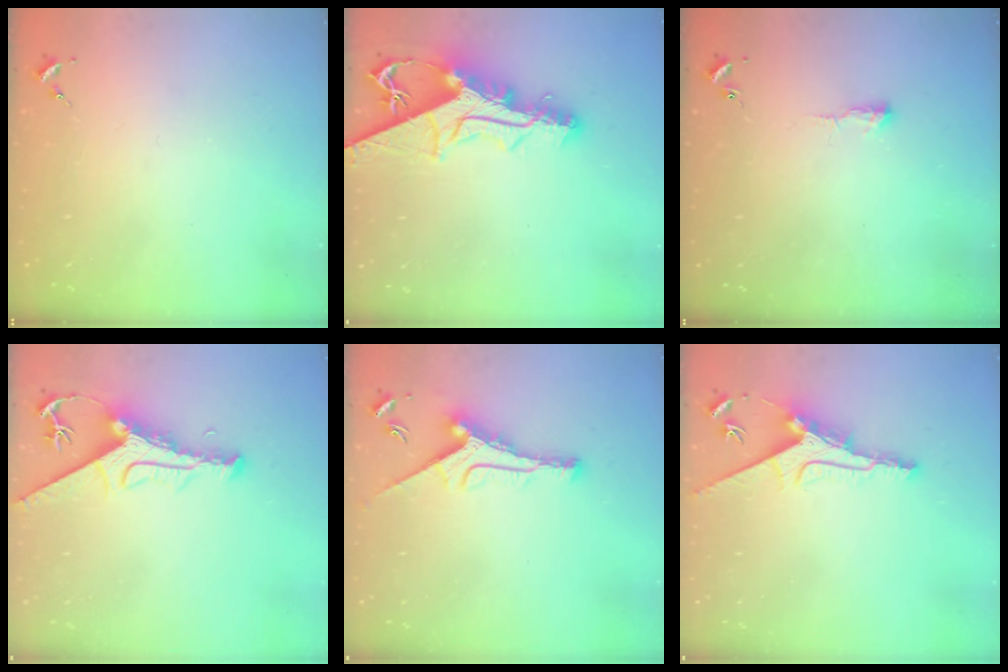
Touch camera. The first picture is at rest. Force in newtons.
{"total": 15.3, "press": 15.3, "slide": 1.3}
{"total": 3.8, "press": 3.8, "slide": 0.8}
{"total": 12.9, "press": 12.8, "slide": 1.4}
{"total": 9.9, "press": 9.9, "slide": 0.1}
{"total": 9.9, "press": 9.9, "slide": 0.1}